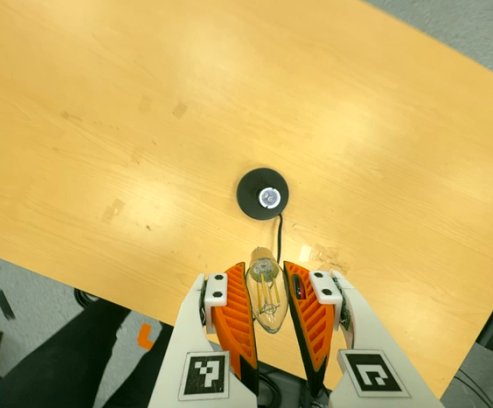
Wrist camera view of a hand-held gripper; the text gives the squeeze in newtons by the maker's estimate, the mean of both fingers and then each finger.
{"total": 13.6, "left": 14.3, "right": 12.8}